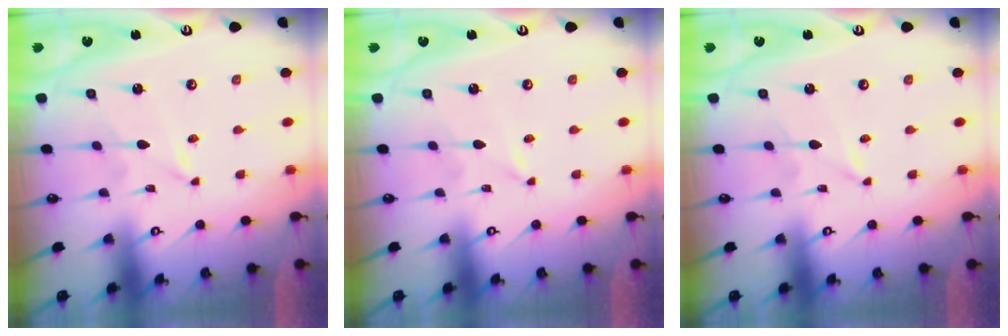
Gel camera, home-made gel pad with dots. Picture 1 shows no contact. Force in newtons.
{"total": 0.0}
{"total": 0.0}